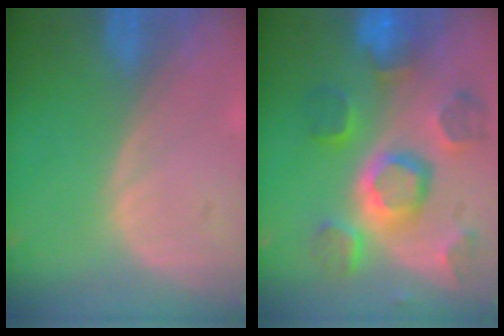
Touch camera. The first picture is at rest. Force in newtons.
{"total": 11.3, "press": 10.0, "slide": 5.3}